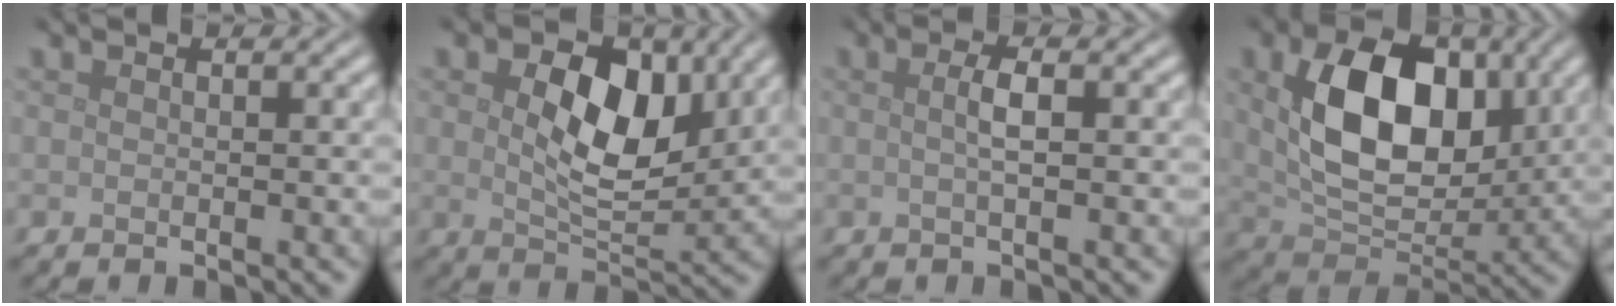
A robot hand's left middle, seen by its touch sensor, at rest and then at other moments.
{"total": 8.2, "force": [2.1, 4.8, 6.3], "torque": [-0.102, -0.002, 0.034]}
{"total": 1.8, "force": [0.1, 0.3, 1.7], "torque": [-0.032, 0.005, 0.001]}
{"total": 10.2, "force": [2.1, 6.5, 7.6], "torque": [-0.136, -0.006, 0.044]}